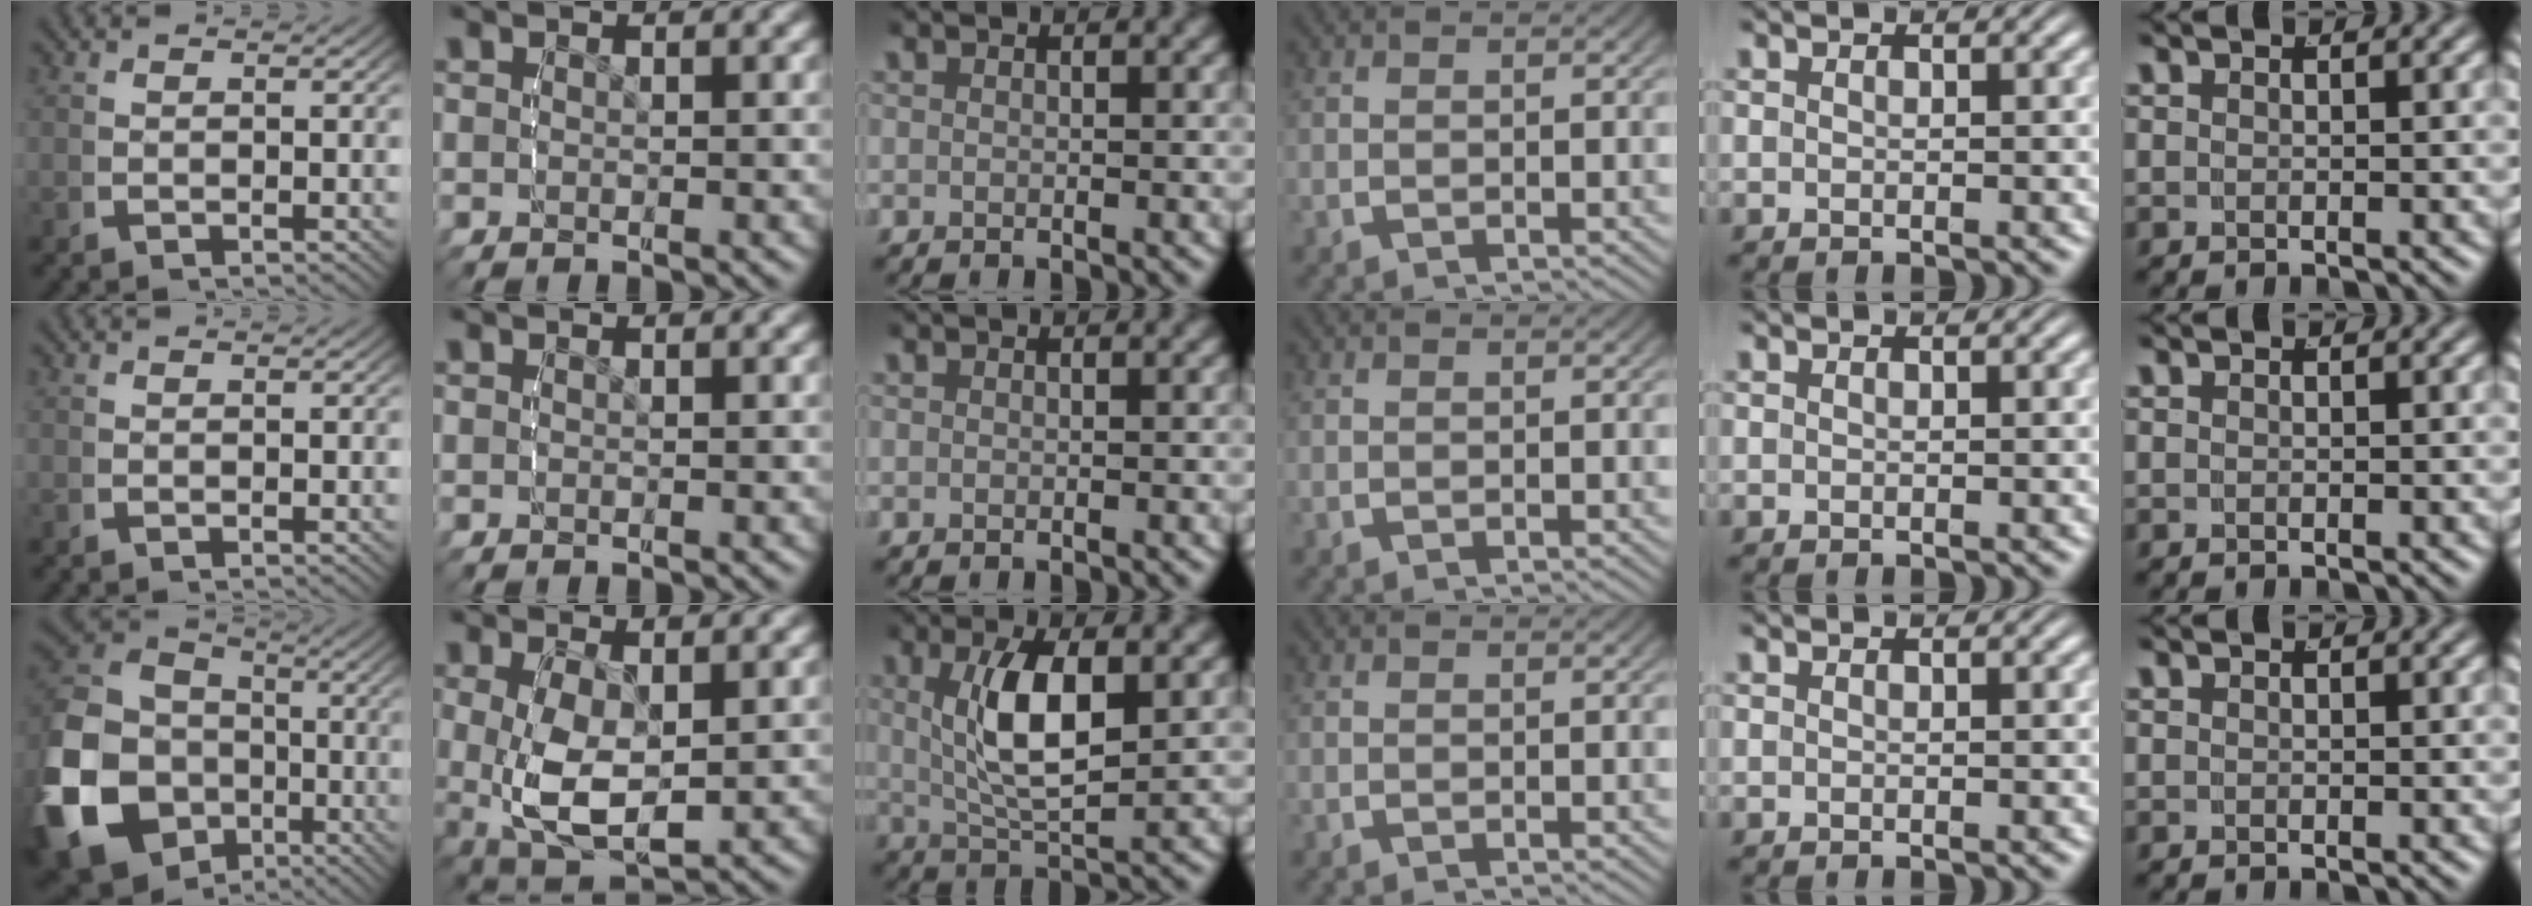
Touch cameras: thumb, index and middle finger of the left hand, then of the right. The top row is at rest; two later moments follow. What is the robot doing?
{"motion": "lift_and_place", "object": "bottle cap"}